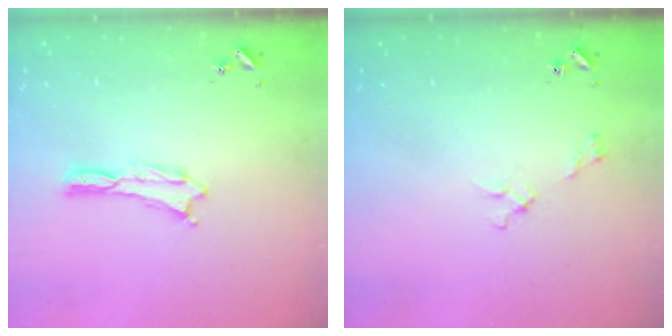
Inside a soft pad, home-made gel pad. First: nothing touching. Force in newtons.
{"total": 2.7, "press": 2.6, "slide": 0.3}